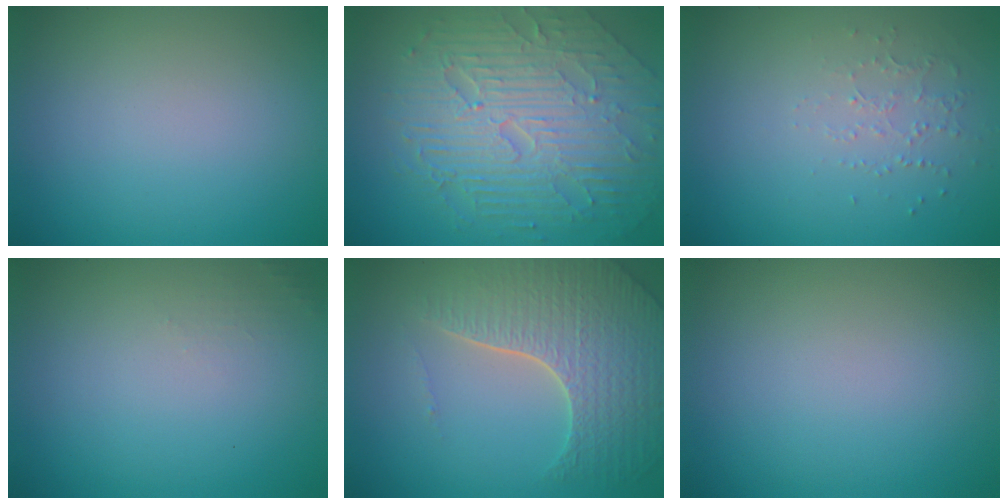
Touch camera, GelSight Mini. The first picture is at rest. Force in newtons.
{"total": 9.5, "press": 6.2, "slide": 7.2}
{"total": 1.0, "press": 0.6, "slide": 0.8}
{"total": 0.7, "press": 0.6, "slide": 0.1}
{"total": 6.7, "press": 5.1, "slide": 4.3}
{"total": 0.0}